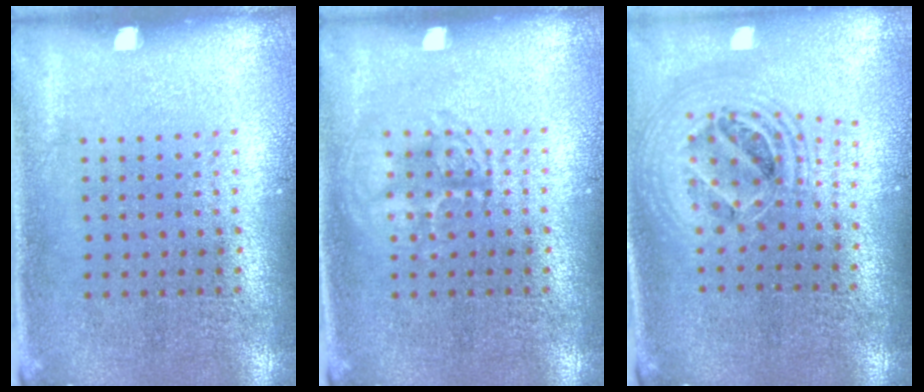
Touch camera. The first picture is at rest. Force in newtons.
{"total": 1.9, "press": 1.9, "slide": 0.3}
{"total": 2.1, "press": 1.6, "slide": 1.4}